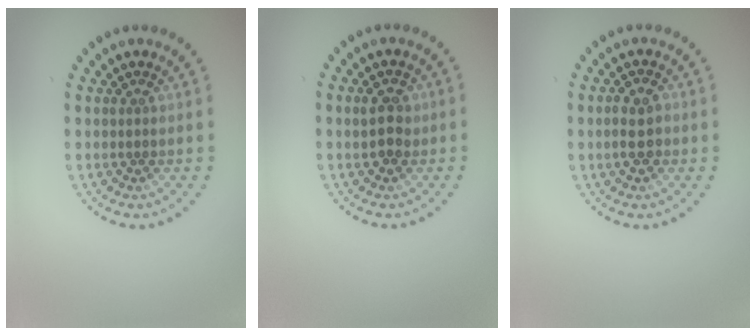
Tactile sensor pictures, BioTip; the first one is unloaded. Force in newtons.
{"total": 2.4, "press": 2.4, "slide": 0.4}
{"total": 2.5, "press": 2.4, "slide": 0.3}